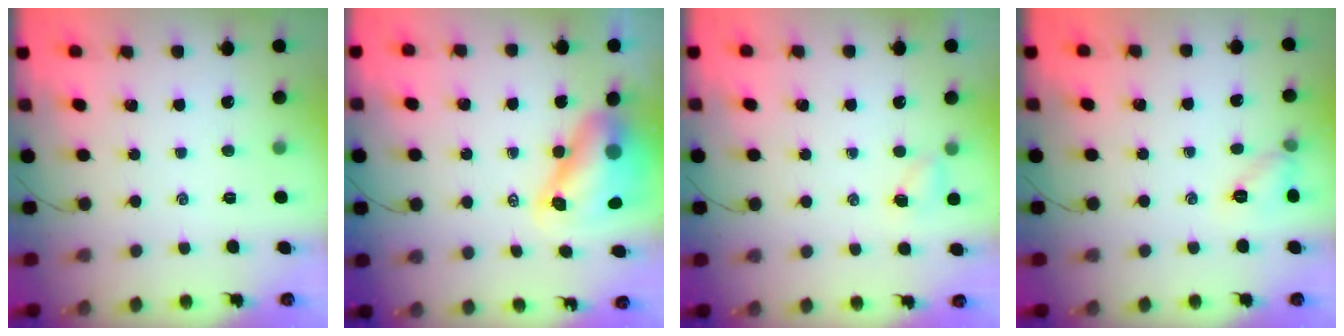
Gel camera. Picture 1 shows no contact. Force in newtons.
{"total": 10.4, "press": 10.0, "slide": 3.1}
{"total": 3.6, "press": 3.4, "slide": 1.1}
{"total": 6.9, "press": 6.7, "slide": 1.6}